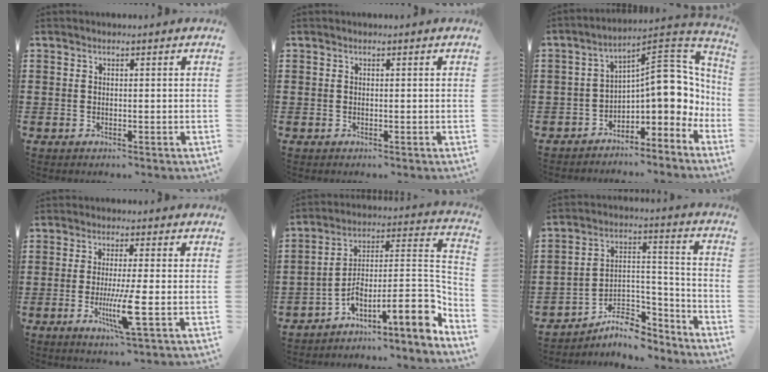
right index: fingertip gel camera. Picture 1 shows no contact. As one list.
[{"total": 0.0}, {"total": 10.8, "force": [-0.5, 5.2, 9.5], "torque": [-0.122, -0.015, -0.017]}, {"total": 7.0, "force": [-1.7, 0.1, 6.8], "torque": [-0.135, -0.025, -0.035]}, {"total": 10.6, "force": [-5.4, 2.3, 8.8], "torque": [-0.131, -0.022, -0.104]}, {"total": 8.2, "force": [-7.1, 3.0, 3.0], "torque": [-0.047, 0.021, -0.131]}]